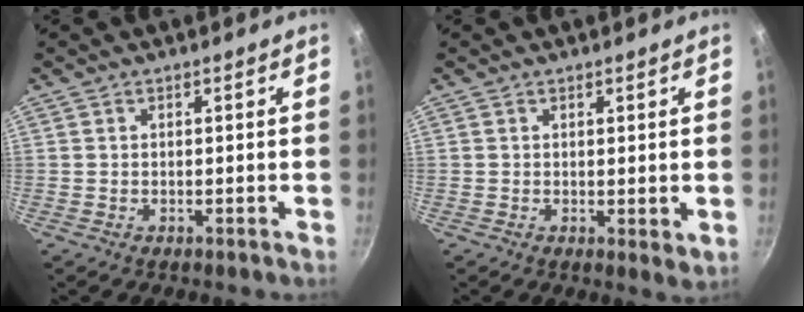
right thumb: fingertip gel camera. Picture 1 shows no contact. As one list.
[{"total": 2.2, "force": [0.7, 0.8, 1.9], "torque": [-0.026, -0.007, 0.009]}]